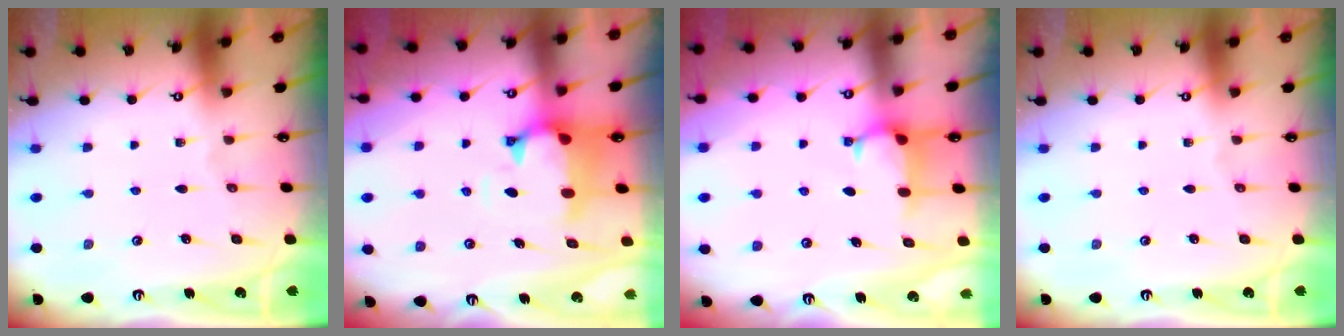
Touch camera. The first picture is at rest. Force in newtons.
{"total": 1.2, "press": 0.1, "slide": 1.2}
{"total": 2.2, "press": 2.2, "slide": 0.5}
{"total": 0.0}